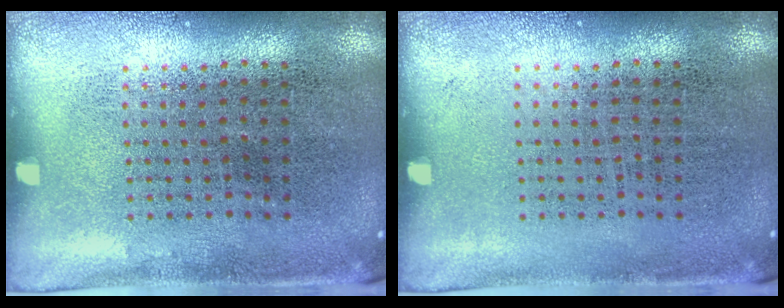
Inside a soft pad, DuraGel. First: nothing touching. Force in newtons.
{"total": 0.0}